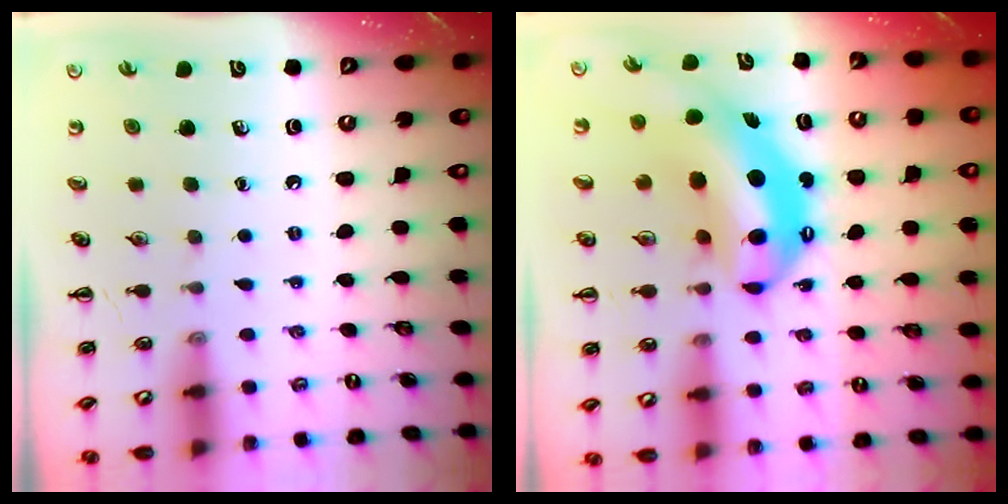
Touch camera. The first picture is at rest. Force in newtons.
{"total": 9.9, "press": 9.6, "slide": 2.3}